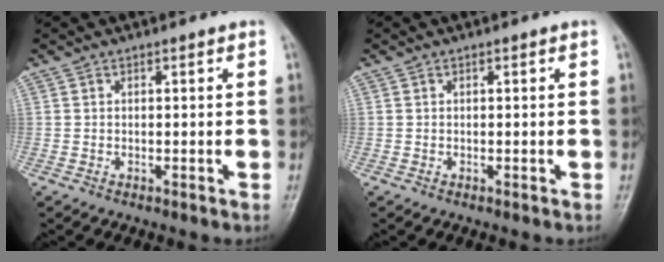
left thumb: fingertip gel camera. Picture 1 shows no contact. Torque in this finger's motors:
{"motor_torque": [0.00, 0.00, 0.01, -0.01, 0.00]}